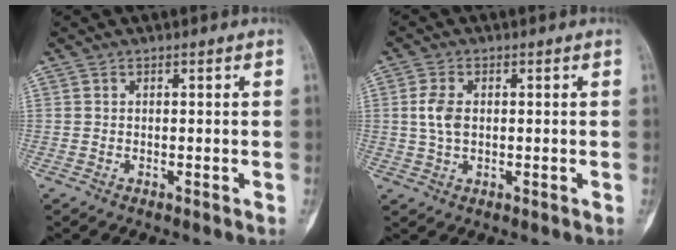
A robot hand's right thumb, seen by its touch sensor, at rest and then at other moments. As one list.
[{"total": 4.3, "force": [0.4, 2.6, 3.4], "torque": [-0.073, 0.004, 0.007]}]